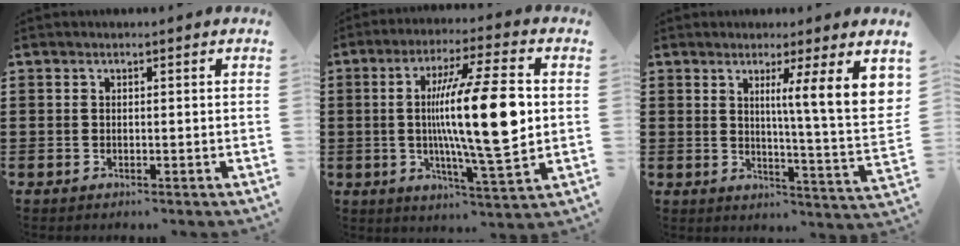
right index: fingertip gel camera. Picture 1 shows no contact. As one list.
[{"total": 16.6, "force": [1.0, 2.8, 16.3], "torque": [-0.277, -0.002, 0.011]}, {"total": 8.4, "force": [3.6, -0.4, 7.6], "torque": [-0.126, -0.027, 0.052]}]